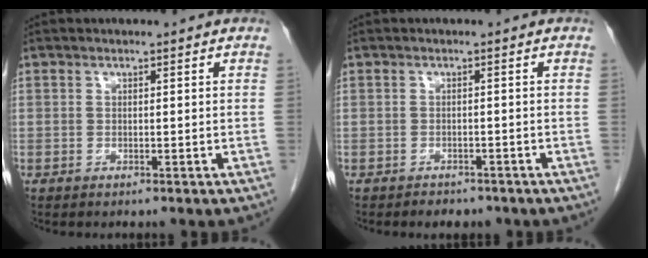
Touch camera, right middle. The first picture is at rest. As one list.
[{"total": 3.2, "force": [-2.6, 1.6, 0.8], "torque": [-0.016, 0.001, -0.028]}]